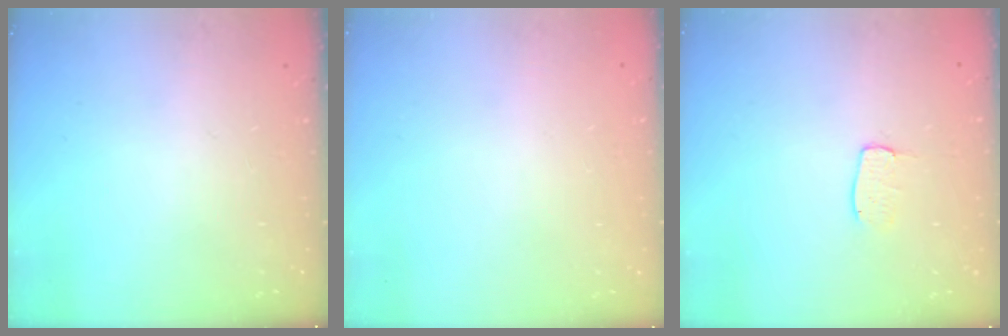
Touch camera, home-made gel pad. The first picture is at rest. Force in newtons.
{"total": 0.0}
{"total": 4.5, "press": 4.5, "slide": 0.3}